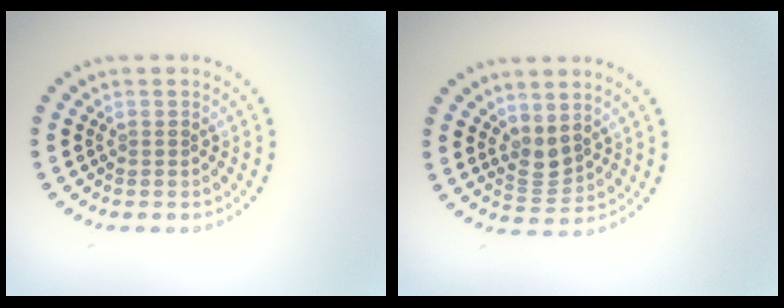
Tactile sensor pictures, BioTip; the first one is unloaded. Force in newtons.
{"total": 2.0, "press": 1.6, "slide": 1.2}